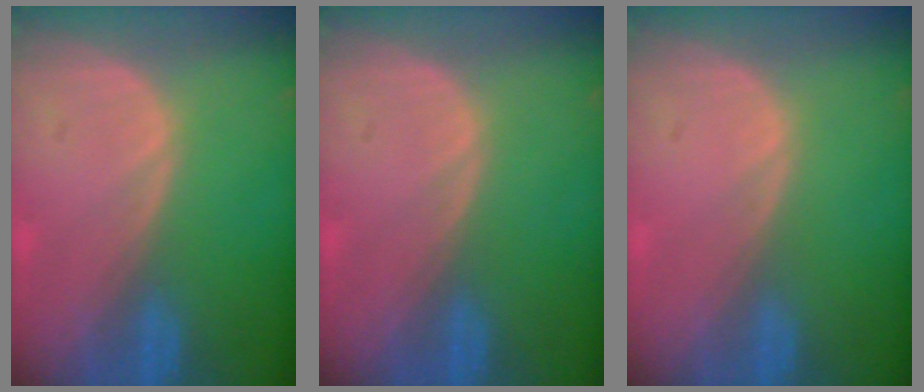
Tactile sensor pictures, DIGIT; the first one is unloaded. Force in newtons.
{"total": 0.0}
{"total": 0.0}